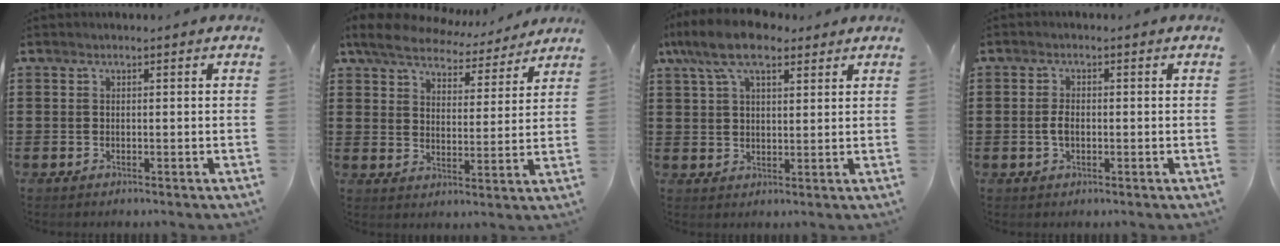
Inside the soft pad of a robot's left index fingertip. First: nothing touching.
{"total": 6.2, "force": [5.8, 1.6, 1.6], "torque": [-0.064, -0.032, 0.100]}
{"total": 9.3, "force": [6.2, 3.8, 5.9], "torque": [-0.132, 0.004, 0.114]}
{"total": 2.5, "force": [-0.1, 1.2, 2.2], "torque": [-0.050, 0.000, -0.006]}